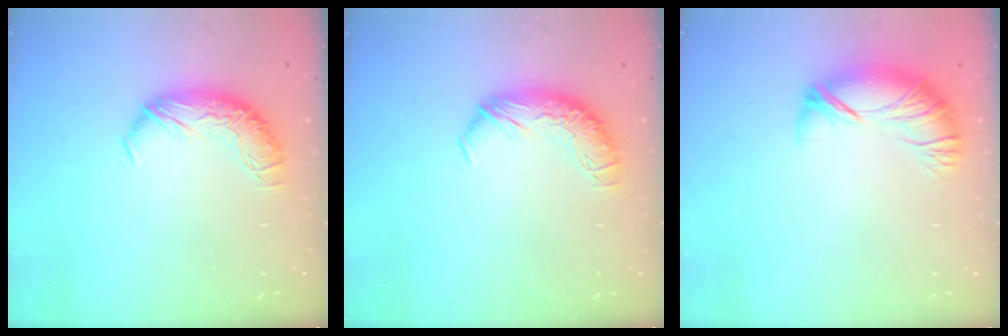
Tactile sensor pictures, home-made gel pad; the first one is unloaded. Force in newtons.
{"total": 0.0}
{"total": 2.8, "press": 1.9, "slide": 2.0}